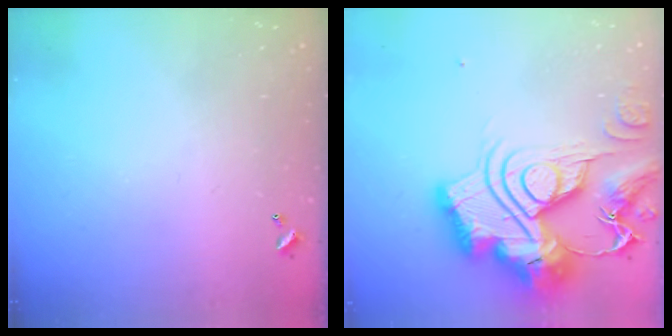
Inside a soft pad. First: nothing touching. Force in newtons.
{"total": 0.6, "press": 0.6, "slide": 0.0}